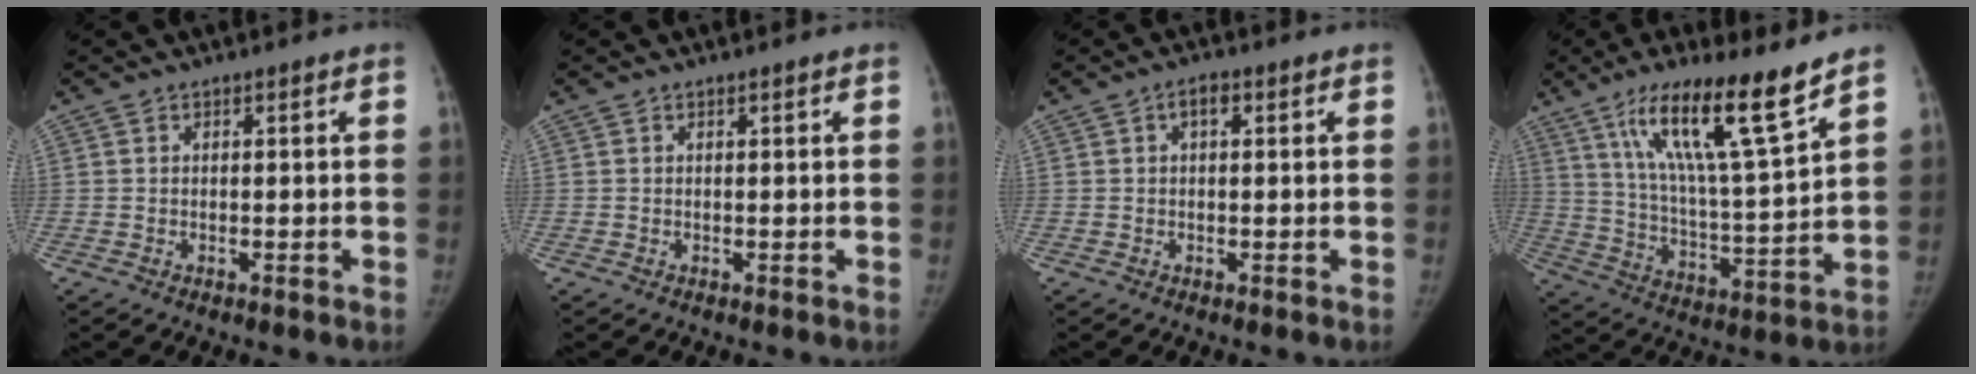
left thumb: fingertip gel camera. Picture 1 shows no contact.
{"total": 0.0}
{"total": 2.2, "force": [0.7, 1.2, 1.7], "torque": [-0.024, 0.010, 0.007]}
{"total": 18.4, "force": [11.7, 2.0, 14.0], "torque": [-0.227, -0.061, 0.206]}